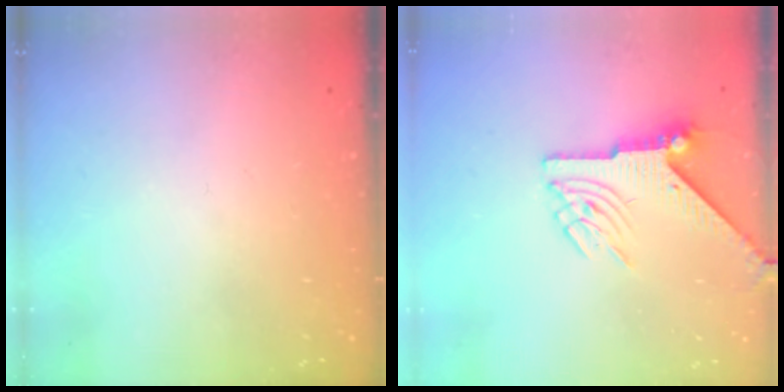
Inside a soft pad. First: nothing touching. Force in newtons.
{"total": 6.5, "press": 6.4, "slide": 1.0}